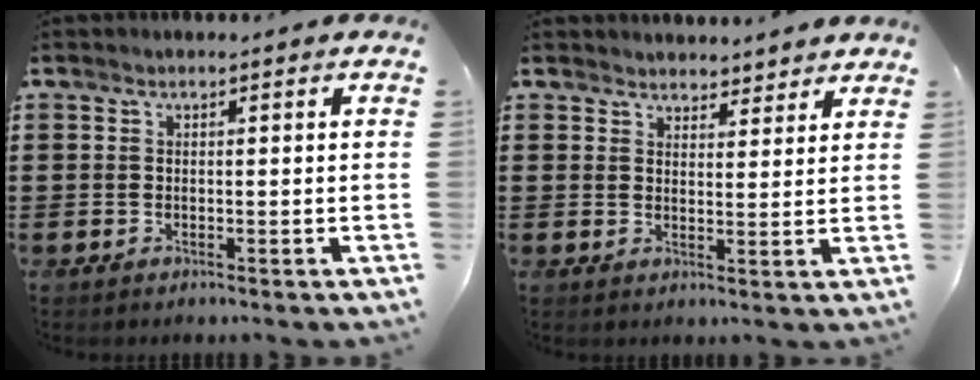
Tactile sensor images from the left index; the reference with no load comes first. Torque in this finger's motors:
{"motor_torque": [0.01, 0.12, 0.01, -0.02]}